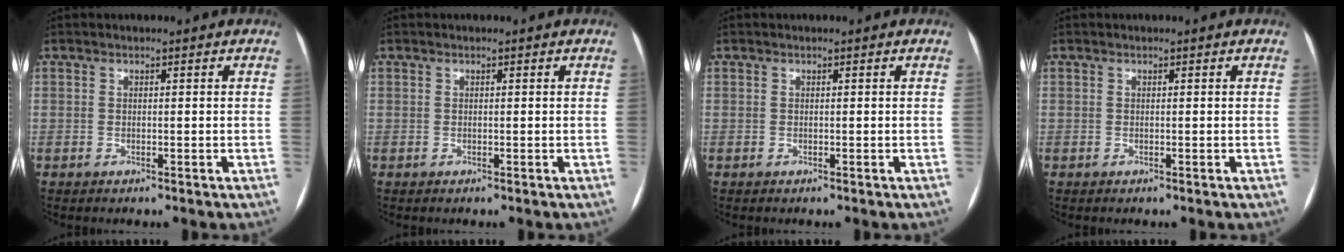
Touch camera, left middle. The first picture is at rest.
{"total": 0.0}
{"total": 0.0}
{"total": 0.0}